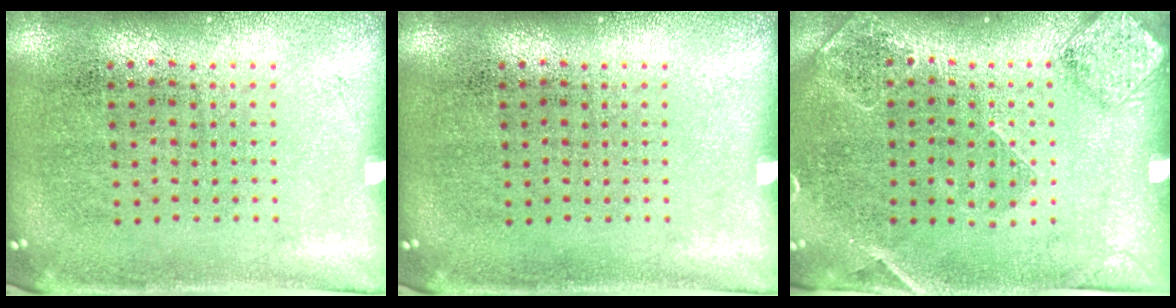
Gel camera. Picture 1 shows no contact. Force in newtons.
{"total": 0.0}
{"total": 1.5, "press": 1.5, "slide": 0.4}